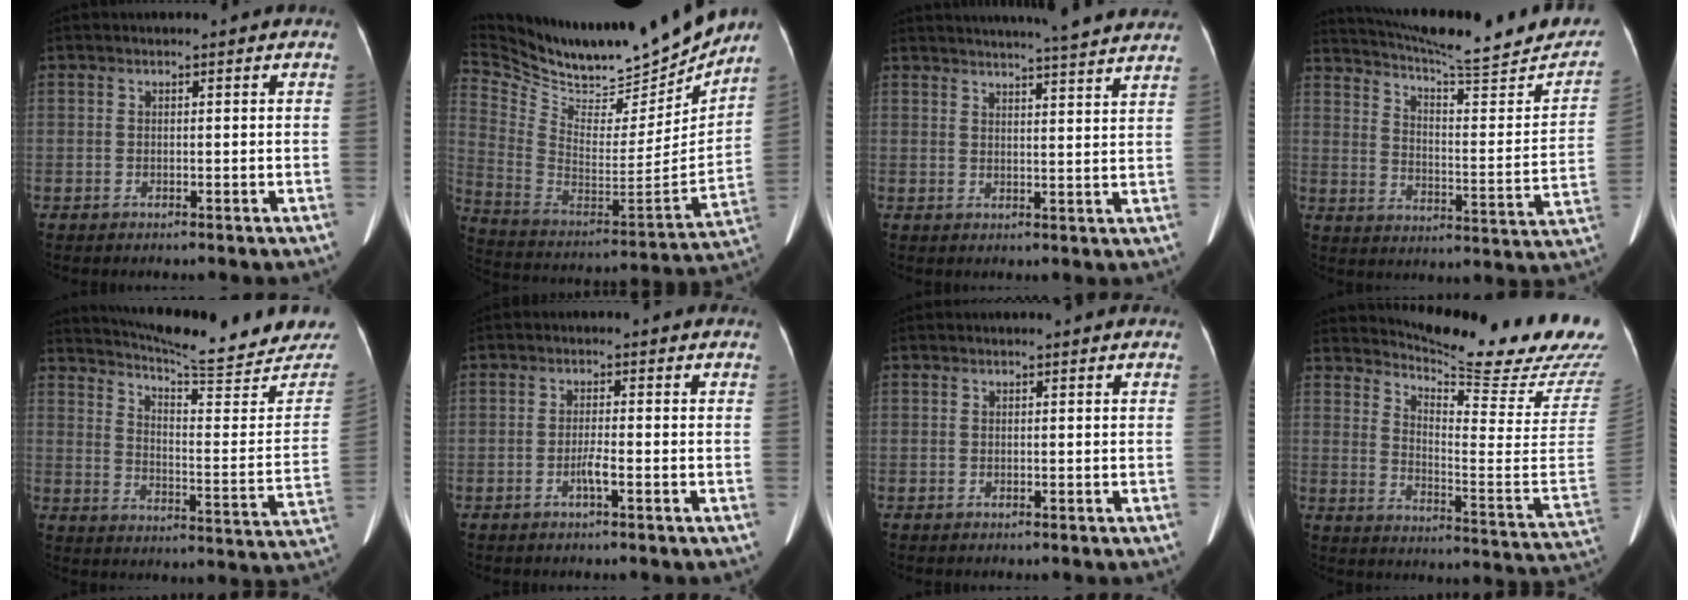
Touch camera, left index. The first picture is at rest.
{"total": 26.9, "force": [24.2, 6.4, 9.9], "torque": [-0.208, -0.049, 0.379]}
{"total": 18.2, "force": [16.7, -0.2, 7.3], "torque": [-0.112, -0.012, 0.203]}
{"total": 22.7, "force": [20.0, 2.2, 10.5], "torque": [-0.156, -0.033, 0.269]}
{"total": 22.3, "force": [20.8, 1.9, 7.7], "torque": [-0.111, -0.076, 0.265]}
{"total": 2.2, "force": [-1.1, 0.0, 1.9], "torque": [-0.037, -0.001, -0.022]}
{"total": 0.0}
{"total": 23.2, "force": [21.2, 0.6, 9.4], "torque": [-0.144, -0.123, 0.262]}